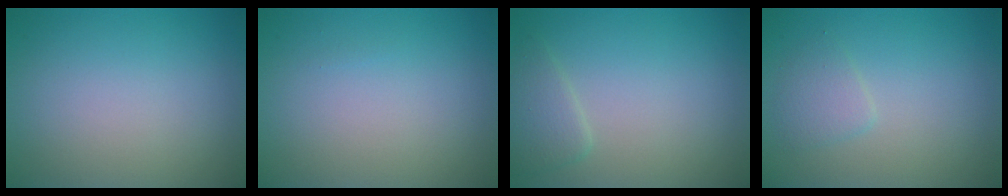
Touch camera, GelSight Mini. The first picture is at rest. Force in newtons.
{"total": 0.0}
{"total": 1.9, "press": 1.9, "slide": 0.1}
{"total": 1.6, "press": 1.6, "slide": 0.1}